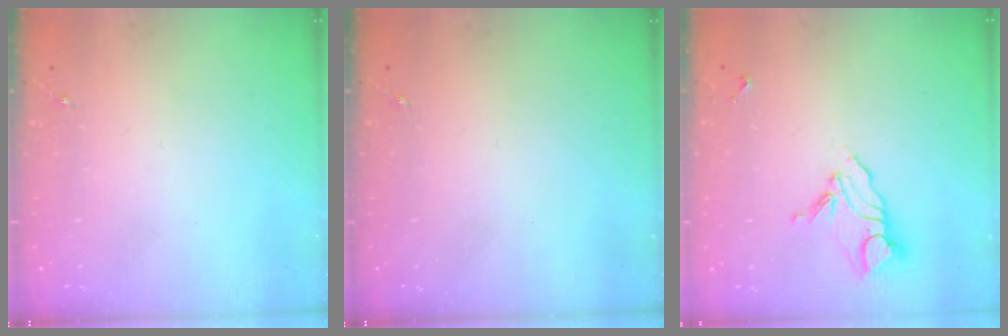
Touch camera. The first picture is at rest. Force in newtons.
{"total": 0.0}
{"total": 9.9, "press": 9.8, "slide": 0.8}